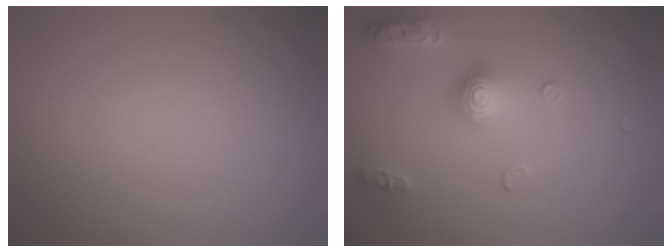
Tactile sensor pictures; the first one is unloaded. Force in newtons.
{"total": 3.7, "press": 3.0, "slide": 2.1}